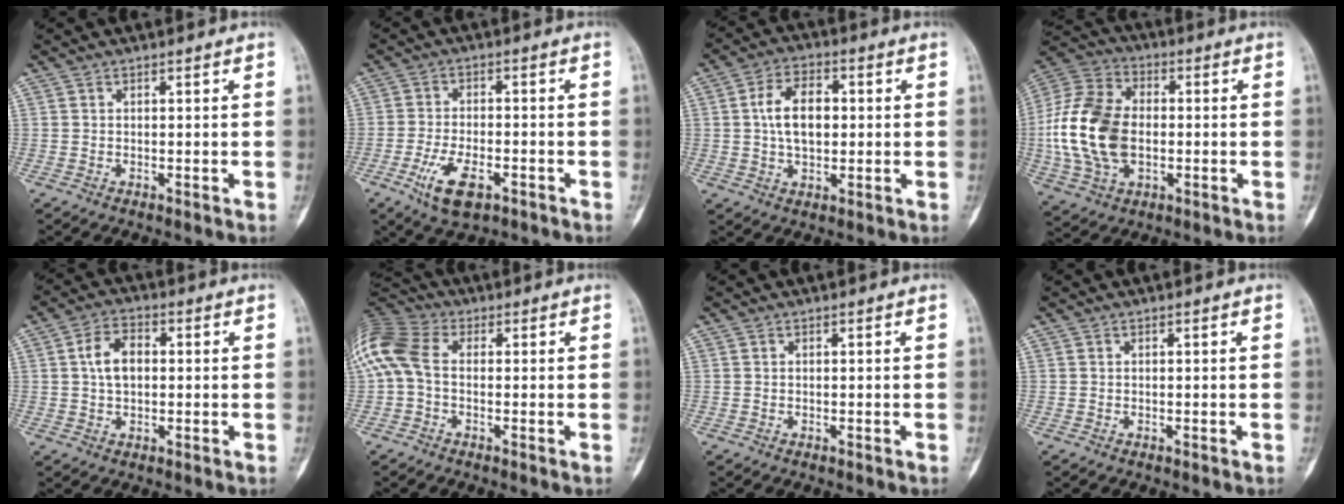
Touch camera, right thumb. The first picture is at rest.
{"total": 8.2, "force": [-4.0, 3.7, 6.2], "torque": [-0.122, 0.010, -0.067]}
{"total": 9.3, "force": [0.9, 5.7, 7.3], "torque": [-0.117, 0.011, 0.013]}
{"total": 18.6, "force": [-1.2, 12.2, 14.0], "torque": [-0.278, 0.016, -0.021]}
{"total": 6.4, "force": [0.7, 4.1, 4.9], "torque": [-0.084, 0.013, 0.007]}
{"total": 12.4, "force": [0.6, 8.2, 9.3], "torque": [-0.219, 0.027, -0.001]}
{"total": 0.0}
{"total": 0.0}